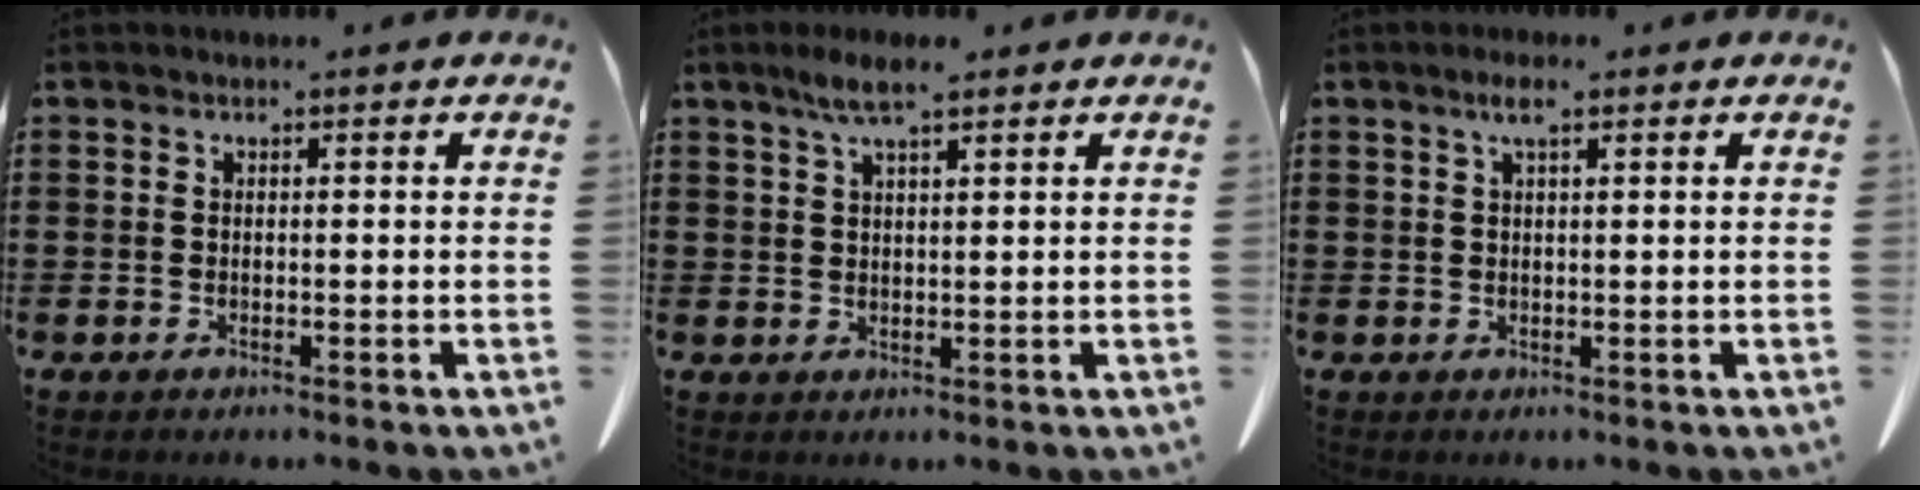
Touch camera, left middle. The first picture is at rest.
{"total": 4.1, "force": [2.7, 0.7, 3.1], "torque": [-0.066, 0.005, 0.047]}
{"total": 2.6, "force": [1.4, 0.6, 2.1], "torque": [-0.044, 0.006, 0.022]}